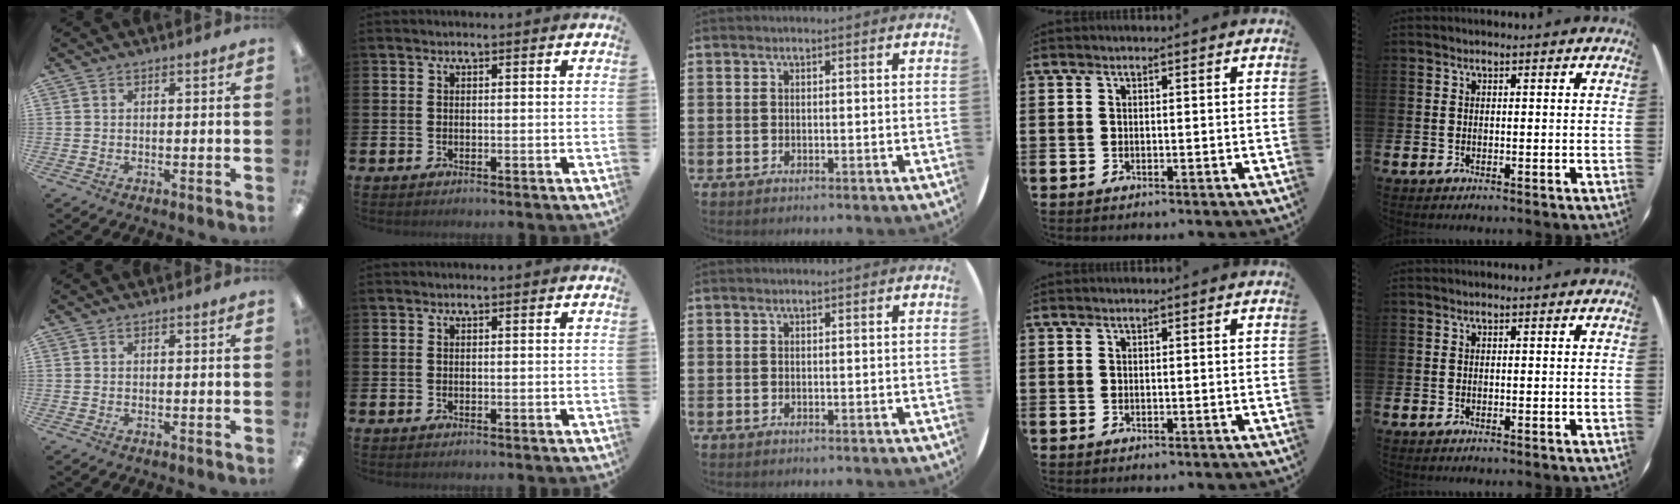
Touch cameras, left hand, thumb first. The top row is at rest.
{}